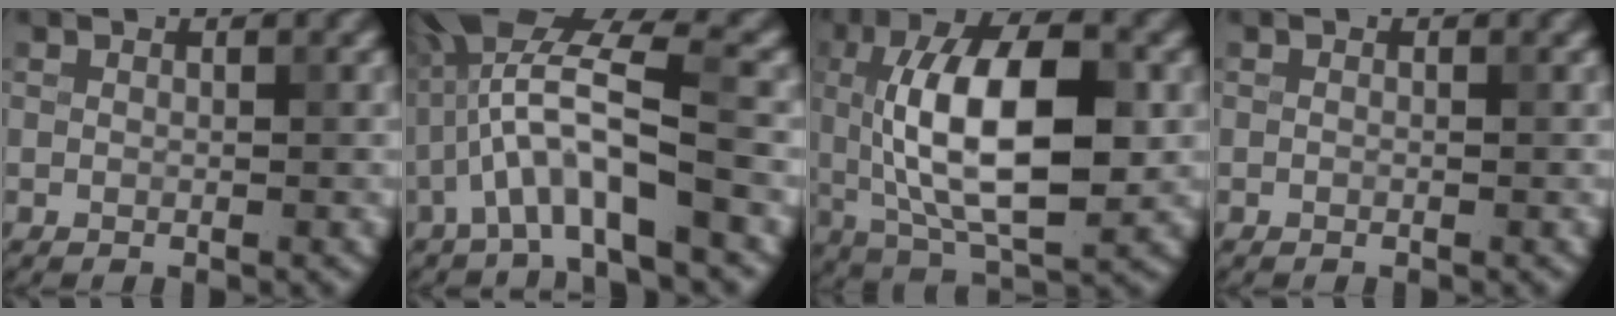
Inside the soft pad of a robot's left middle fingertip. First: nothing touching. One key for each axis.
{"total": 7.6, "fx": -2.0, "fy": 1.5, "fz": 7.1, "tx": -0.132, "ty": 0.029, "tz": -0.038}
{"total": 11.4, "fx": 0.5, "fy": 4.8, "fz": 10.4, "tx": -0.173, "ty": 0.012, "tz": 0.007}
{"total": 0.0}